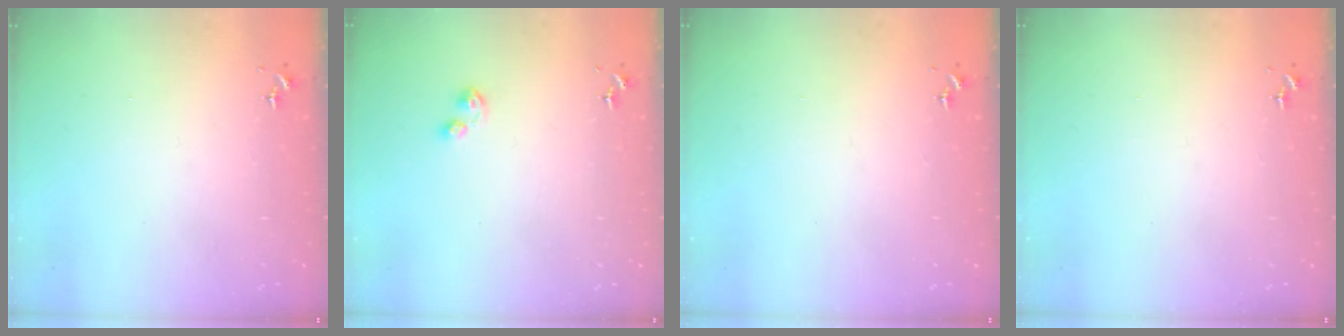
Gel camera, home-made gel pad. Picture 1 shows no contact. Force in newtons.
{"total": 5.6, "press": 5.6, "slide": 0.5}
{"total": 0.0}
{"total": 0.0}